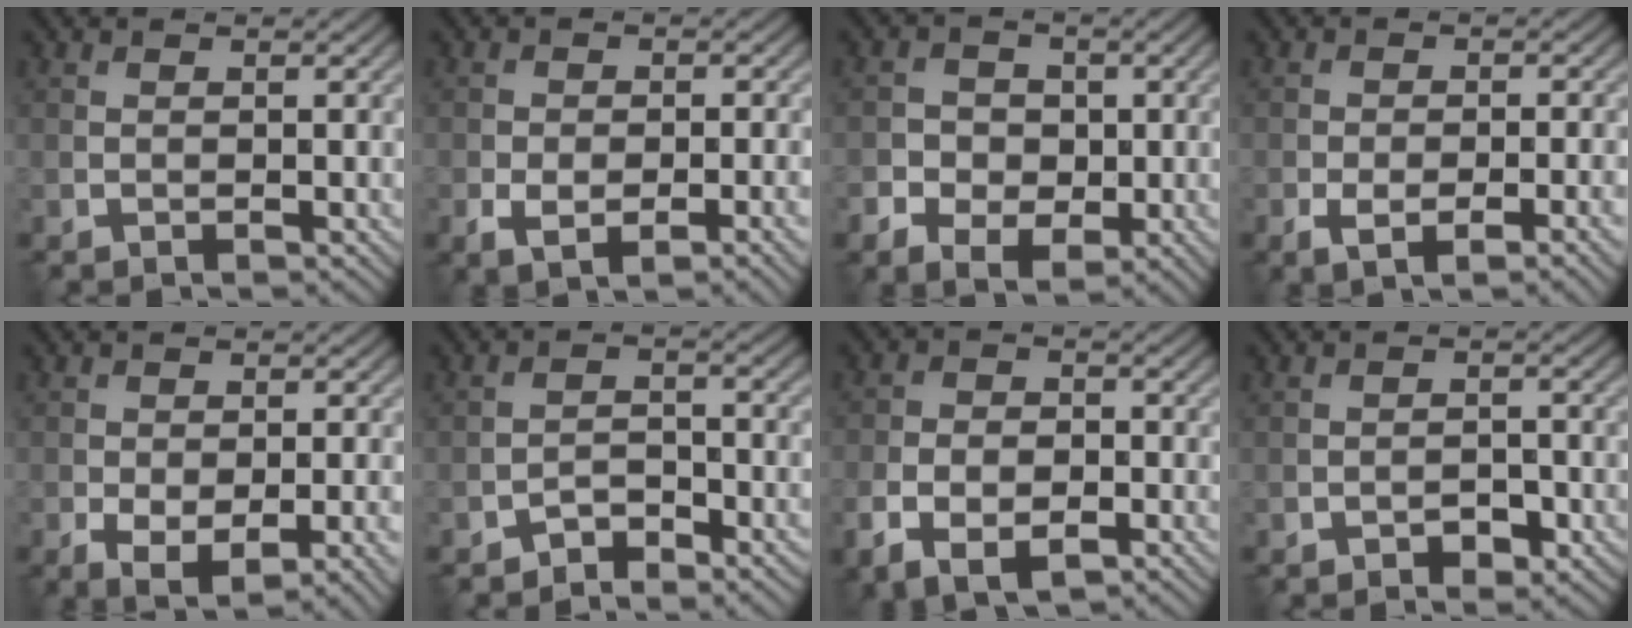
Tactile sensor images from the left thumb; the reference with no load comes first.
{"total": 5.9, "force": [-2.4, 2.8, 4.6], "torque": [-0.081, -0.014, -0.035]}
{"total": 4.7, "force": [-1.1, 3.8, 2.5], "torque": [-0.041, -0.011, -0.019]}
{"total": 5.8, "force": [-2.5, 2.2, 4.8], "torque": [-0.084, -0.008, -0.036]}
{"total": 7.4, "force": [-3.2, 3.4, 5.7], "torque": [-0.095, -0.019, -0.040]}
{"total": 3.1, "force": [-2.7, 0.9, 1.2], "torque": [-0.018, 0.008, -0.055]}
{"total": 6.7, "force": [-3.3, 3.7, 4.5], "torque": [-0.088, -0.010, -0.060]}
{"total": 2.2, "force": [-1.4, 1.1, 1.3], "torque": [-0.018, 0.003, -0.023]}